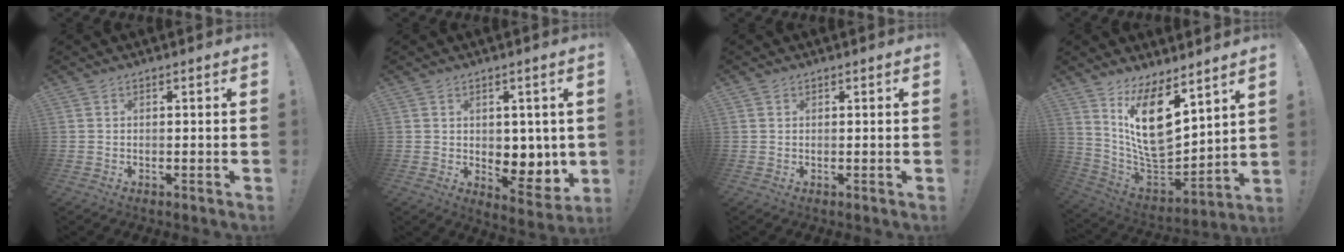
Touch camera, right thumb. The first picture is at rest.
{"total": 7.9, "force": [1.1, 6.4, 4.6], "torque": [-0.038, -0.017, 0.031]}
{"total": 0.6, "force": [0.5, 0.4, 0.1], "torque": [0.004, -0.002, 0.008]}
{"total": 17.6, "force": [7.2, 9.5, 12.9], "torque": [-0.227, -0.066, 0.137]}